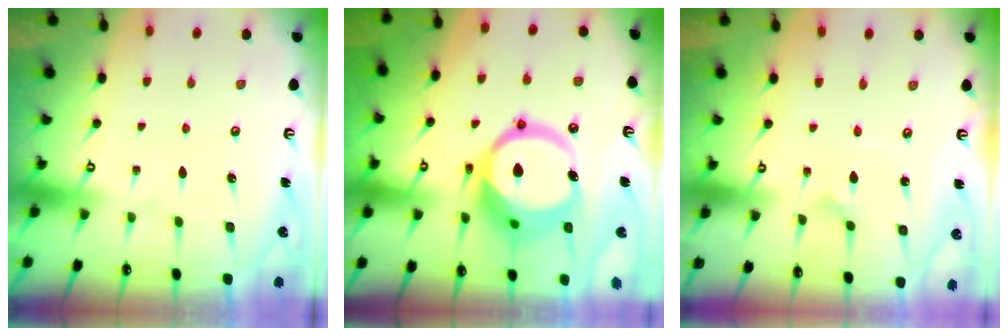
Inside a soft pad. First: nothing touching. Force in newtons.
{"total": 17.2, "press": 17.0, "slide": 2.8}
{"total": 1.6, "press": 1.6, "slide": 0.2}